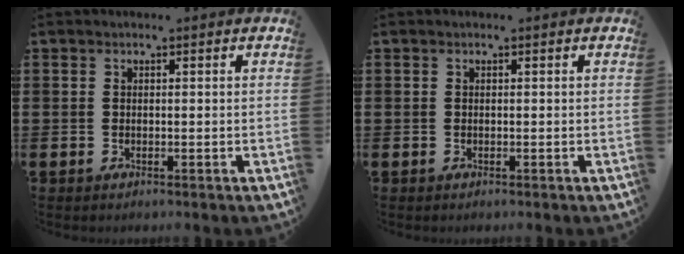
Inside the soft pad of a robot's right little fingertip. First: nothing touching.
{"total": 0.0}